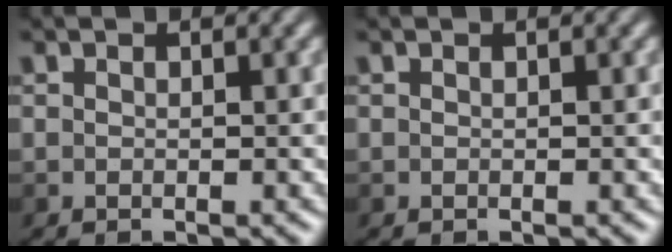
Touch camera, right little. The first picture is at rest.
{"total": 0.0}